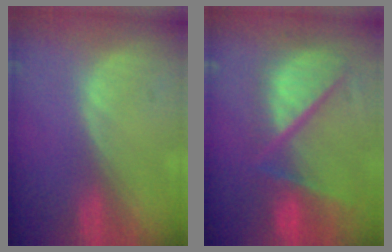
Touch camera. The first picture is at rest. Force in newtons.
{"total": 12.1, "press": 10.0, "slide": 6.8}